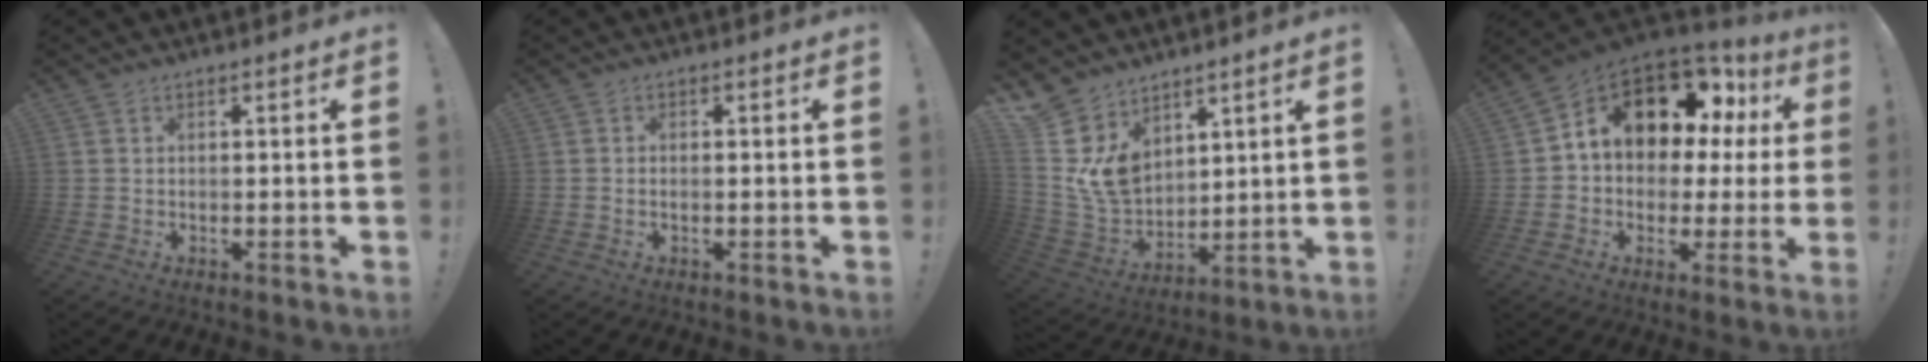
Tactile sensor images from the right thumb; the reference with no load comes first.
{"total": 0.6, "force": [-0.1, 0.3, 0.5], "torque": [-0.009, 0.002, -0.001]}
{"total": 11.0, "force": [5.6, 8.5, 4.1], "torque": [-0.075, -0.052, 0.119]}
{"total": 14.3, "force": [6.6, 8.8, 9.1], "torque": [-0.150, -0.034, 0.119]}